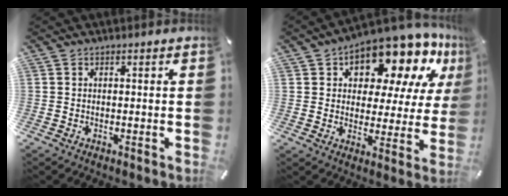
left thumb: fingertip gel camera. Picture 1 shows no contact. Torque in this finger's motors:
{"motor_torque": [2.52, 2.49, 2.00, -0.77, 0.17]}